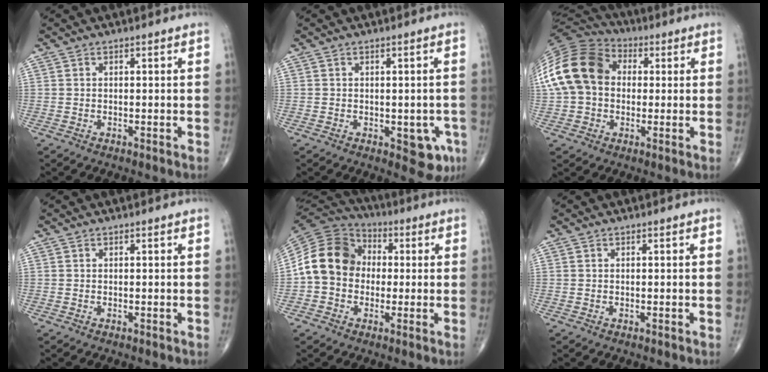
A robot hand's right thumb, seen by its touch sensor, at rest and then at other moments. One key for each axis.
{"total": 5.7, "fx": -1.9, "fy": 3.2, "fz": 4.4, "tx": -0.020, "ty": 0.002, "tz": -0.018}
{"total": 17.8, "fx": 1.9, "fy": 13.6, "fz": 11.3, "tx": -0.230, "ty": 0.038, "tz": 0.027}
{"total": 0.0}
{"total": 13.5, "fx": 0.0, "fy": 11.2, "fz": 7.4, "tx": -0.121, "ty": 0.035, "tz": -0.013}
{"total": 0.0}